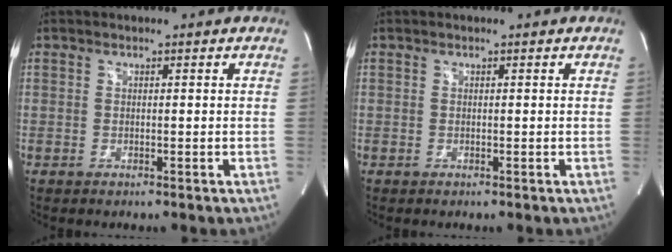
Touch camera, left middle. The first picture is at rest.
{"total": 0.0}